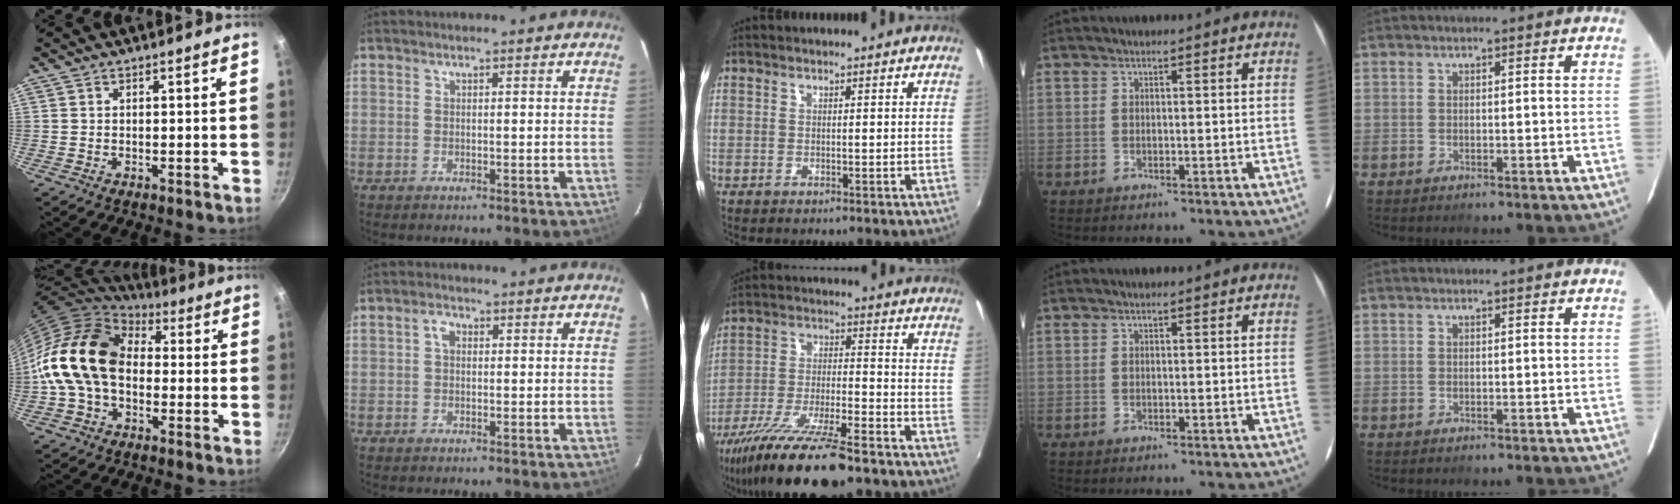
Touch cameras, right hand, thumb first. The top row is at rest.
{"thumb": {"total": 17.9, "force": [-0.2, 12.8, 12.6], "torque": [-0.208, 0.041, -0.019]}, "index": {"total": 1.9, "force": [0.3, 1.4, 1.2], "torque": [-0.022, 0.008, 0.002]}, "middle": {"total": 19.4, "force": [-14.6, 4.0, 12.1], "torque": [-0.232, -0.041, -0.249]}}